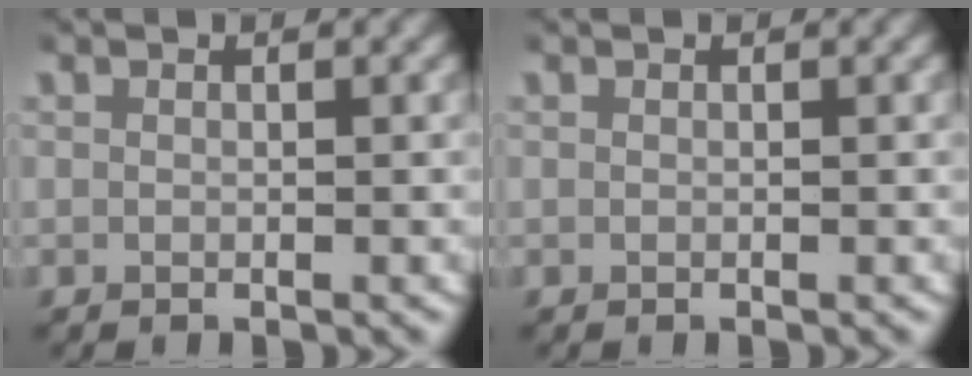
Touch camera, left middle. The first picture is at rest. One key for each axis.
{"total": 0.0}